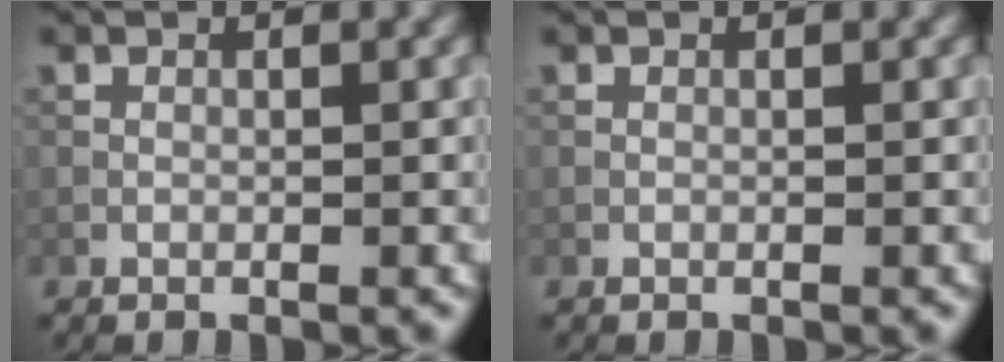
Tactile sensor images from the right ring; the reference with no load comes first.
{"total": 0.0}